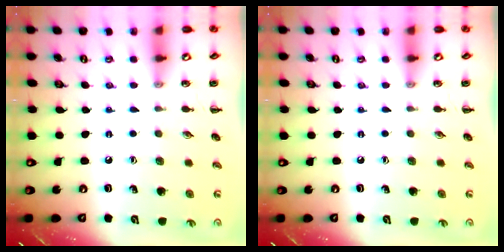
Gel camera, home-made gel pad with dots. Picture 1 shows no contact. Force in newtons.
{"total": 0.0}